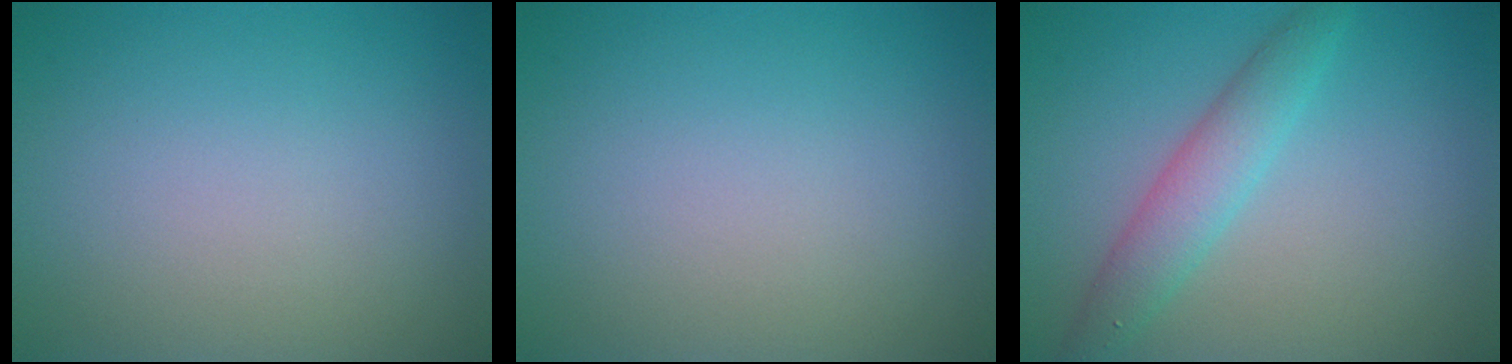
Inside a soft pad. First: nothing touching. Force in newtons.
{"total": 0.0}
{"total": 3.0, "press": 3.0, "slide": 0.1}